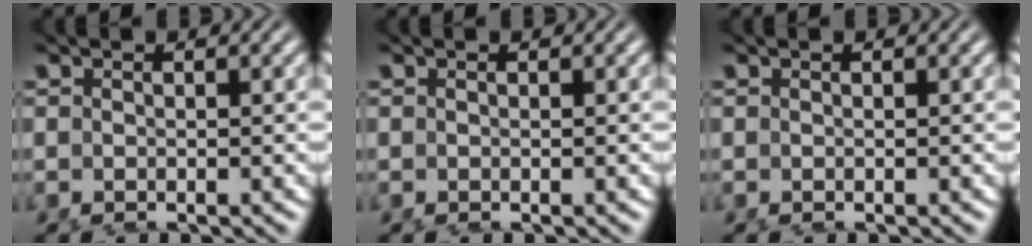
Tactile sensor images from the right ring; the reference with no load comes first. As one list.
[{"total": 0.0}, {"total": 0.0}]